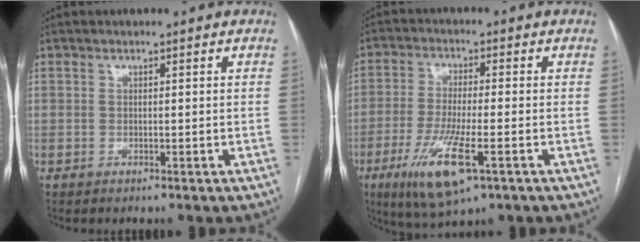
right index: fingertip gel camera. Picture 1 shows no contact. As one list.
[{"total": 11.0, "force": [-4.8, 1.9, 9.7], "torque": [-0.197, -0.028, -0.079]}]